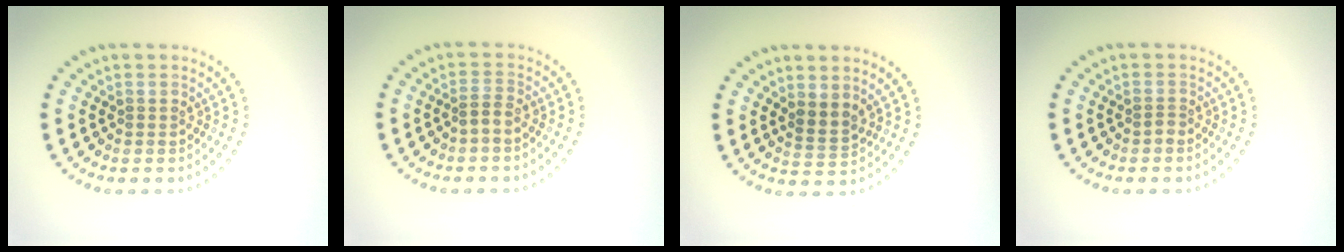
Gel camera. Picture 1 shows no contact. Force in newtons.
{"total": 1.1, "press": 0.8, "slide": 0.7}
{"total": 1.8, "press": 1.4, "slide": 1.1}
{"total": 0.7, "press": 0.5, "slide": 0.6}